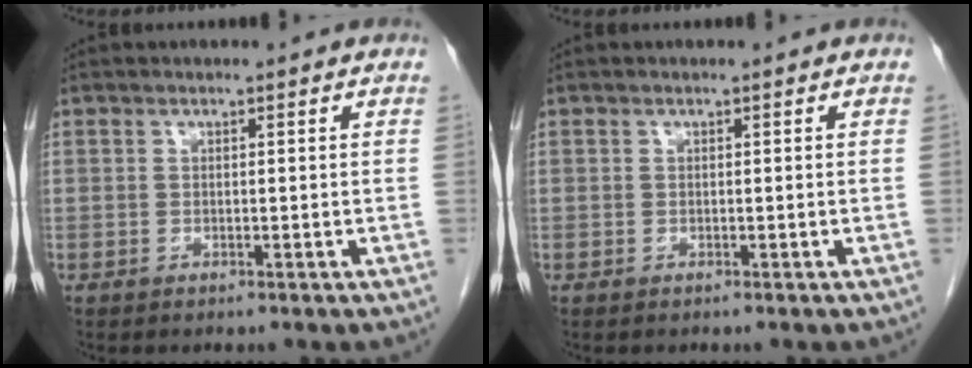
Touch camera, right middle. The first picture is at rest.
{"total": 0.0}